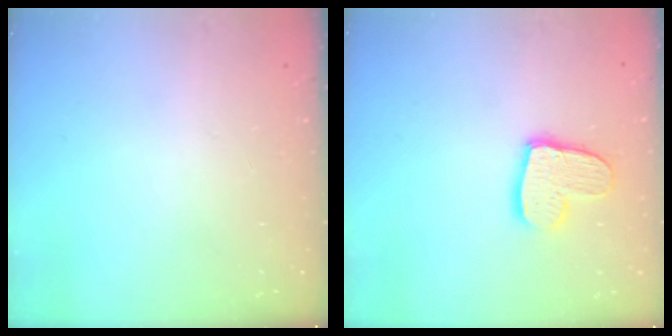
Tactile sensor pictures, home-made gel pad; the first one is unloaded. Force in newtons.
{"total": 12.2, "press": 12.2, "slide": 1.0}